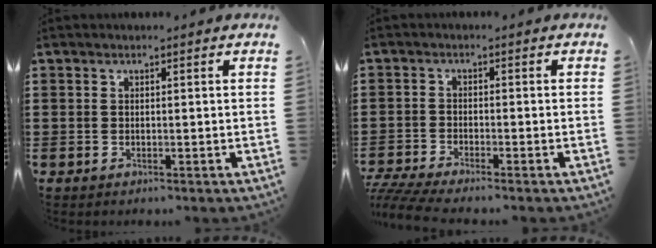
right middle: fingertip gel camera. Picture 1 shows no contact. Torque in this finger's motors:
{"motor_torque": [2.14, 0.00, 0.44, 0.18]}